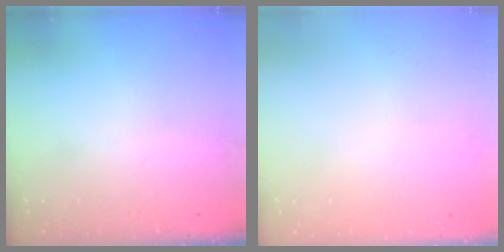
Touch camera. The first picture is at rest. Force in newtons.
{"total": 0.0}